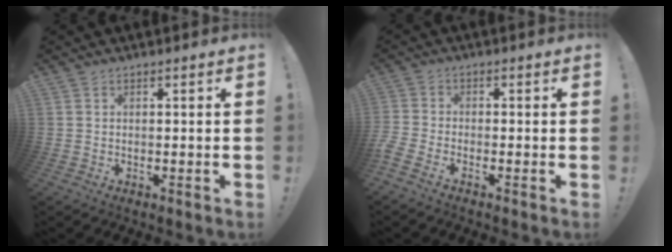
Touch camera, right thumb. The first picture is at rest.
{"total": 3.0, "force": [-1.9, 1.3, 1.9], "torque": [-0.057, -0.010, -0.036]}